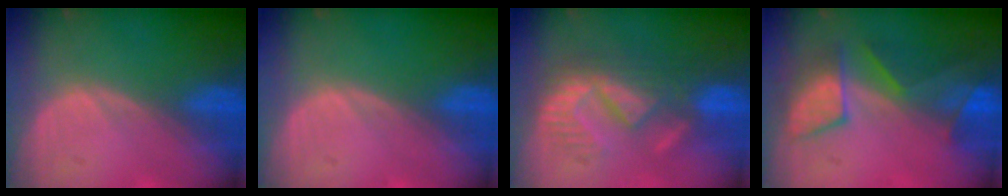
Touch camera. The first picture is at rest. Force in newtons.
{"total": 0.0}
{"total": 8.5, "press": 8.3, "slide": 1.8}
{"total": 7.8, "press": 7.6, "slide": 1.9}